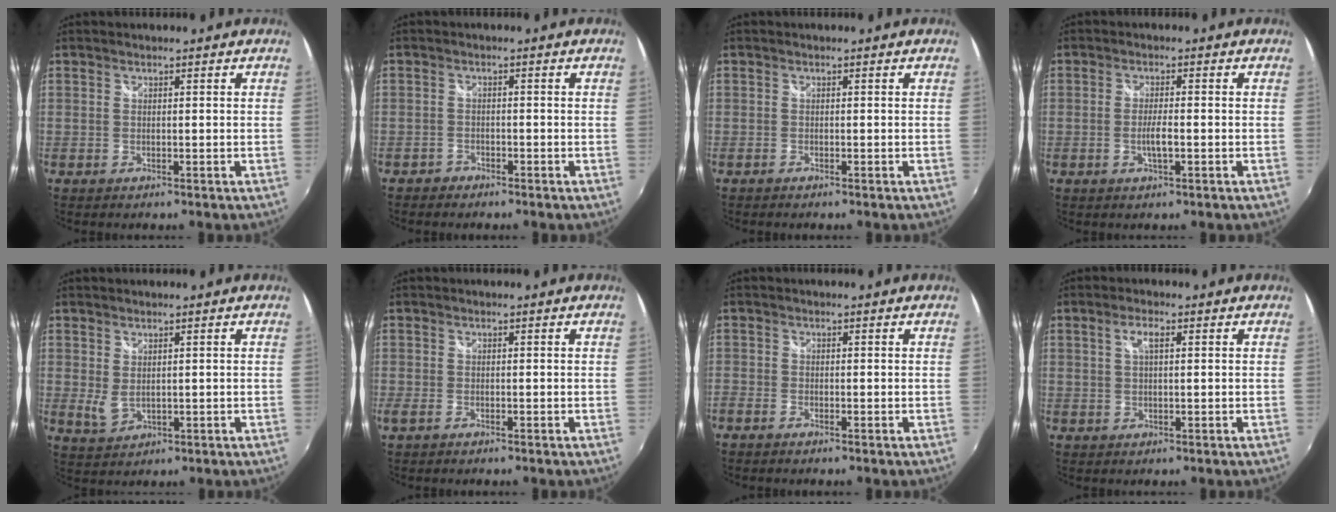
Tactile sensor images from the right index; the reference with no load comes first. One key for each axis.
{"total": 2.0, "fx": -1.7, "fy": 1.1, "fz": 0.1, "tx": -0.012, "ty": 0.000, "tz": -0.033}
{"total": 0.7, "fx": -0.6, "fy": 0.2, "fz": 0.3, "tx": -0.006, "ty": -0.004, "tz": -0.012}
{"total": 2.8, "fx": -0.7, "fy": 0.4, "fz": 2.7, "tx": -0.053, "ty": -0.001, "tz": -0.012}
{"total": 2.8, "fx": 0.7, "fy": 1.6, "fz": 2.2, "tx": -0.039, "ty": -0.005, "tz": 0.017}
{"total": 1.7, "fx": -1.2, "fy": 0.6, "fz": 1.1, "tx": -0.025, "ty": -0.007, "tz": -0.024}
{"total": 1.3, "fx": -1.1, "fy": 0.4, "fz": 0.4, "tx": -0.015, "ty": -0.004, "tz": -0.026}
{"total": 2.5, "fx": 0.7, "fy": 0.8, "fz": 2.2, "tx": -0.043, "ty": 0.005, "tz": 0.012}